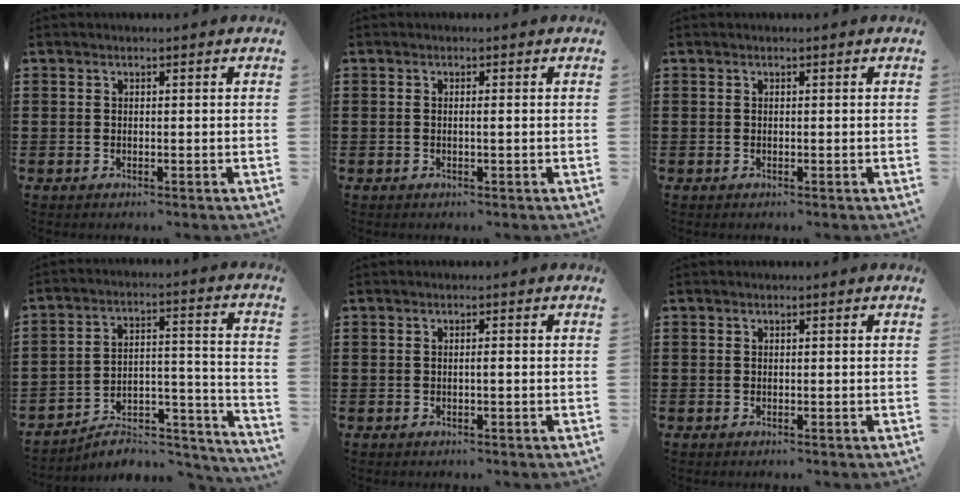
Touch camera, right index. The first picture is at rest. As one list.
[{"total": 0.7, "force": [-0.2, 0.0, 0.7], "torque": [-0.013, -0.004, -0.002]}, {"total": 0.0}, {"total": 6.0, "force": [-5.0, 2.3, 2.3], "torque": [-0.036, 0.005, -0.095]}, {"total": 0.7, "force": [-0.2, 0.0, 0.7], "torque": [-0.013, -0.004, -0.003]}, {"total": 0.0}]